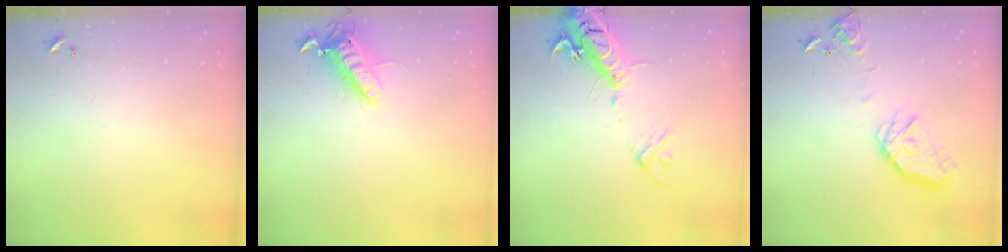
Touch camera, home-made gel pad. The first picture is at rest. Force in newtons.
{"total": 12.3, "press": 12.1, "slide": 2.3}
{"total": 17.4, "press": 17.0, "slide": 3.7}
{"total": 15.6, "press": 15.5, "slide": 1.7}